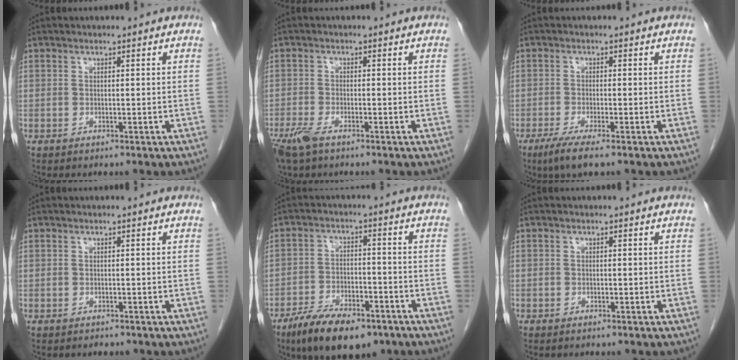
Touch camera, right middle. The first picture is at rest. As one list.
[{"total": 4.4, "force": [-3.0, 1.2, 2.9], "torque": [-0.066, -0.009, -0.057]}, {"total": 4.2, "force": [-2.7, 0.3, 3.2], "torque": [-0.065, -0.014, -0.050]}, {"total": 0.9, "force": [-0.7, 0.5, 0.2], "torque": [-0.007, -0.001, -0.008]}, {"total": 11.9, "force": [-8.3, 4.5, 7.2], "torque": [-0.120, -0.009, -0.138]}, {"total": 0.5, "force": [-0.3, 0.4, 0.0], "torque": [0.001, 0.004, -0.006]}]